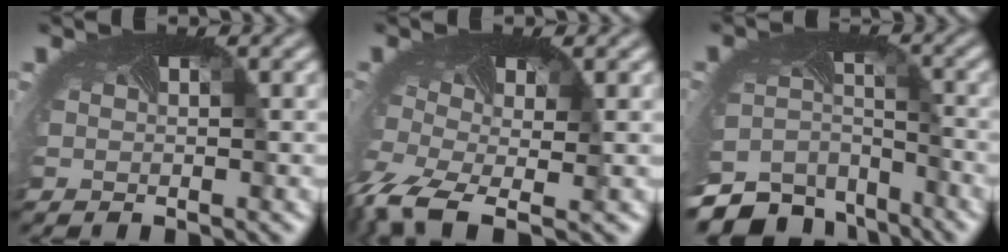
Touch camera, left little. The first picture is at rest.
{"total": 6.5, "force": [-4.5, 2.7, 3.8], "torque": [-0.117, -0.041, -0.089]}
{"total": 8.1, "force": [-7.1, 3.7, 1.1], "torque": [-0.053, -0.023, -0.115]}